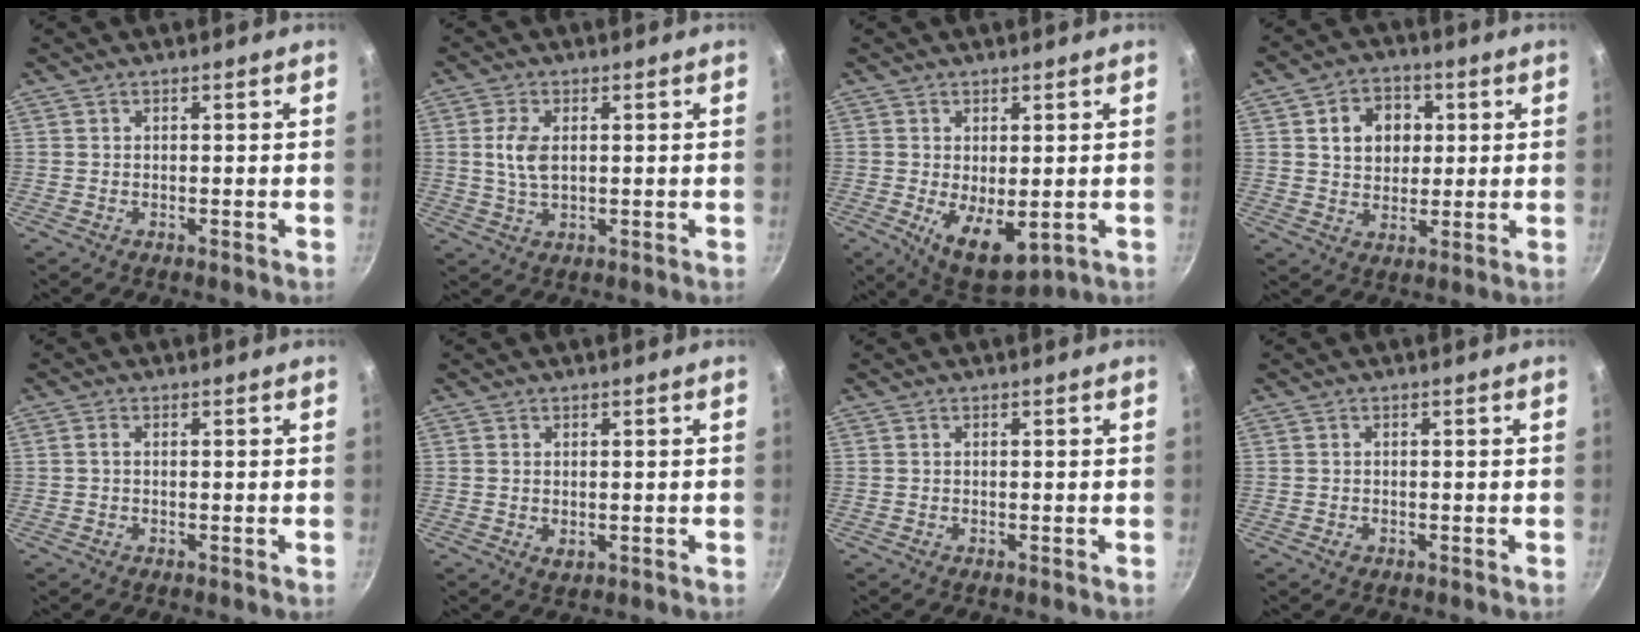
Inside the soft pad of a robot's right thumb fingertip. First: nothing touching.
{"total": 5.7, "force": [0.9, 3.2, 4.6], "torque": [-0.089, 0.001, 0.018]}
{"total": 9.3, "force": [-1.1, 4.7, 8.0], "torque": [-0.105, -0.021, -0.001]}
{"total": 9.3, "force": [2.3, 7.4, 5.2], "torque": [-0.052, 0.004, 0.034]}
{"total": 1.1, "force": [0.0, 0.7, 0.8], "torque": [-0.016, 0.005, -0.001]}
{"total": 1.9, "force": [0.0, 1.3, 1.4], "torque": [-0.023, -0.004, 0.001]}
{"total": 0.0}
{"total": 1.0, "force": [-0.5, 0.7, 0.4], "torque": [-0.006, 0.001, -0.008]}